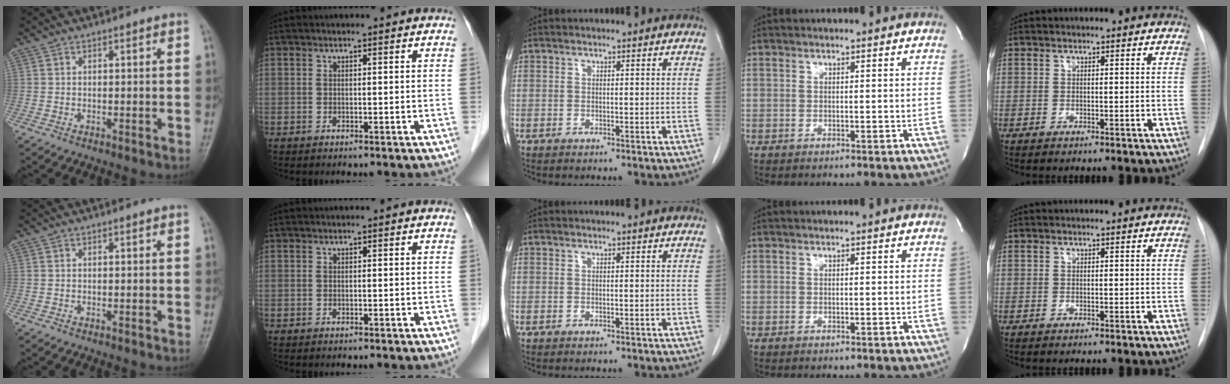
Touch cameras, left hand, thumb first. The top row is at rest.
{}